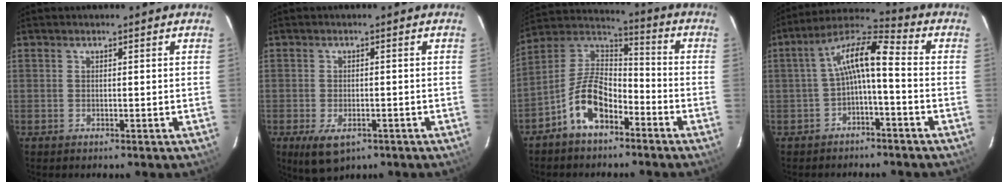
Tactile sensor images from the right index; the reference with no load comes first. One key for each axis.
{"total": 6.0, "fx": -3.2, "fy": 3.2, "fz": 4.0, "tx": -0.085, "ty": -0.023, "tz": -0.048}
{"total": 11.5, "fx": -6.4, "fy": 6.1, "fz": 7.4, "tx": -0.159, "ty": 0.025, "tz": -0.121}
{"total": 8.3, "fx": -1.6, "fy": 2.0, "fz": 7.9, "tx": -0.167, "ty": 0.024, "tz": -0.031}